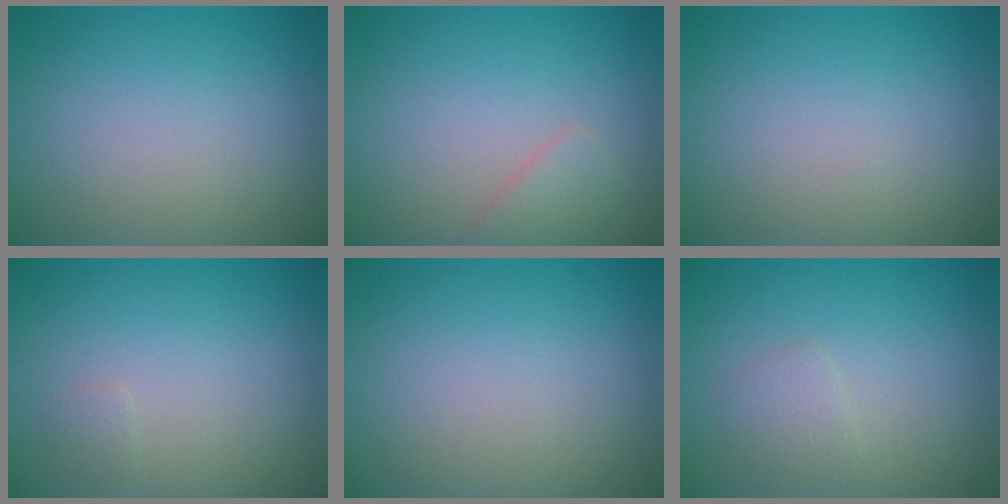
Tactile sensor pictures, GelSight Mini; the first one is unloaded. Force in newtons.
{"total": 1.6, "press": 1.6, "slide": 0.1}
{"total": 0.0}
{"total": 0.6, "press": 0.6, "slide": 0.0}
{"total": 0.0}
{"total": 1.4, "press": 1.4, "slide": 0.1}